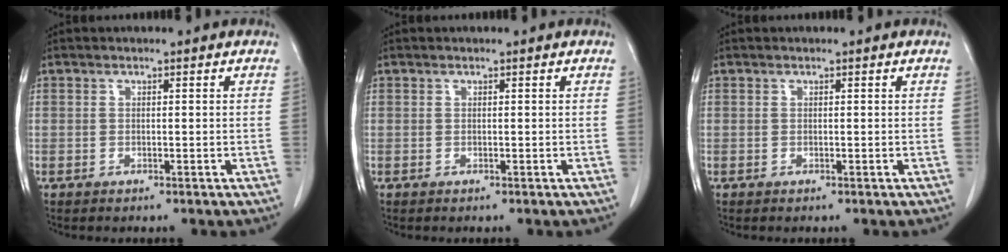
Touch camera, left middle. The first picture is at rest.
{"total": 0.0}
{"total": 0.0}